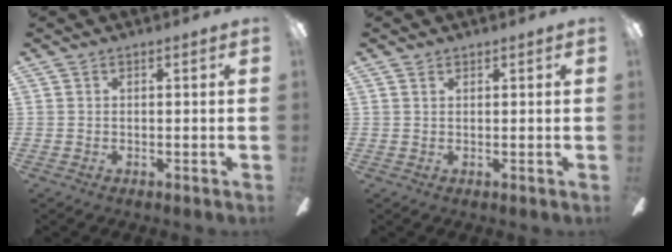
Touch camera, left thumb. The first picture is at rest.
{"total": 0.9, "force": [0.7, 0.4, 0.3], "torque": [-0.006, 0.001, 0.013]}